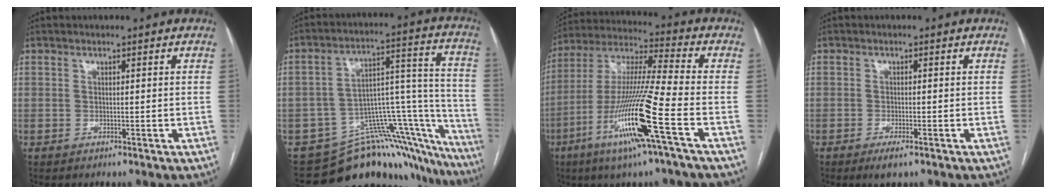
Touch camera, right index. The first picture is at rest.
{"total": 23.4, "force": [-20.2, 8.9, 8.0], "torque": [-0.031, 0.072, -0.265]}
{"total": 17.5, "force": [-7.1, -0.8, 16.0], "torque": [-0.330, -0.020, -0.137]}
{"total": 2.5, "force": [-1.6, 0.4, 1.9], "torque": [-0.035, -0.004, -0.023]}